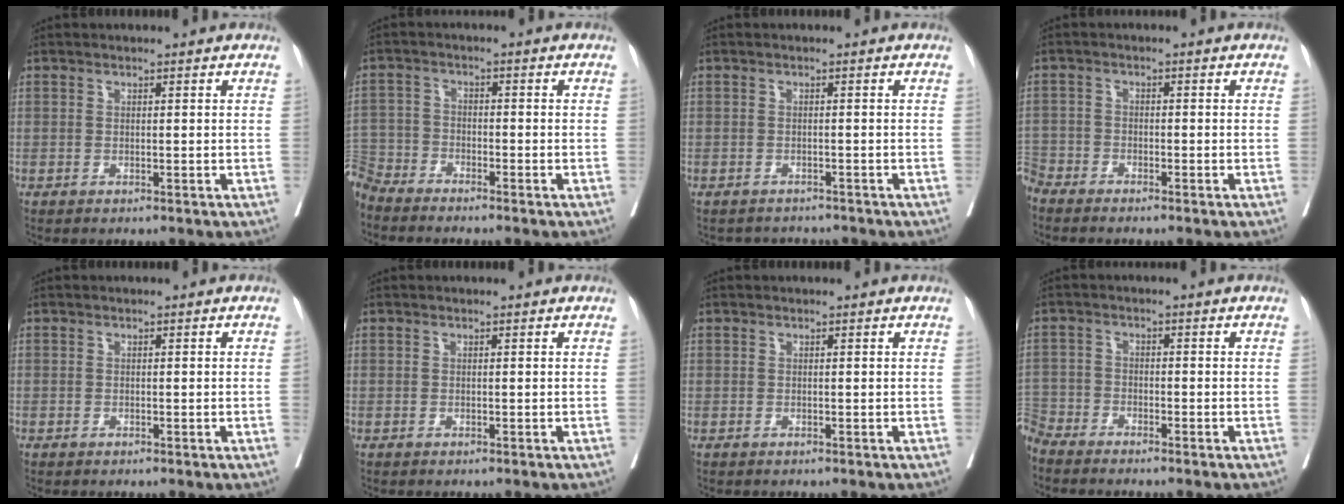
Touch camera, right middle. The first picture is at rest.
{"total": 6.7, "force": [-6.5, 1.1, 1.0], "torque": [-0.017, 0.000, -0.131]}
{"total": 3.3, "force": [-3.2, 0.8, -0.4], "torque": [0.010, -0.003, -0.045]}
{"total": 3.8, "force": [-3.8, 0.5, 0.4], "torque": [-0.002, -0.009, -0.077]}
{"total": 0.0}
{"total": 0.0}
{"total": 0.0}
{"total": 5.0, "force": [-4.9, 0.5, 0.7], "torque": [-0.008, -0.003, -0.099]}